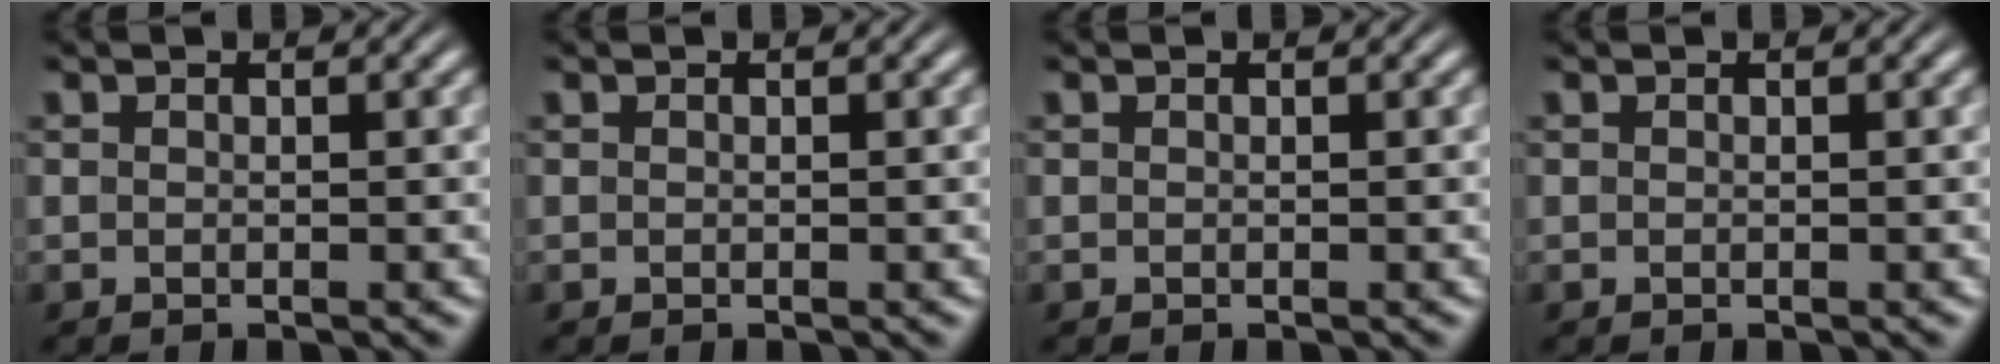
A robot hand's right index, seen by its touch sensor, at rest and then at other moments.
{"total": 0.0}
{"total": 0.0}
{"total": 0.0}